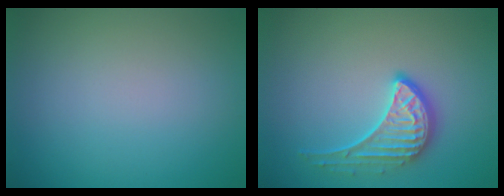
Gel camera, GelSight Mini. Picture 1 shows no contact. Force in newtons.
{"total": 3.5, "press": 3.0, "slide": 1.7}